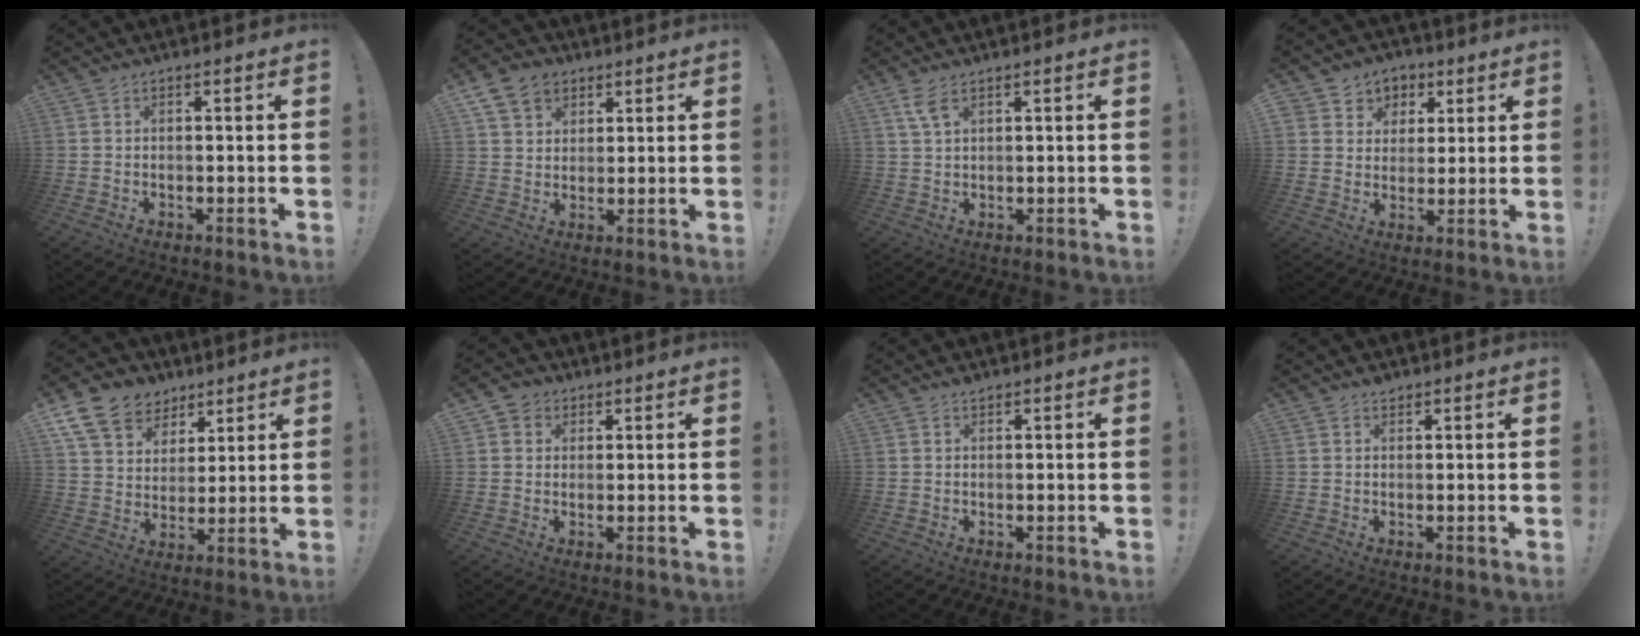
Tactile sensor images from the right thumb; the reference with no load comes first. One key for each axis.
{"total": 9.6, "fx": 5.2, "fy": 7.3, "fz": 3.7, "tx": -0.053, "ty": -0.022, "tz": 0.102}
{"total": 4.4, "fx": 2.4, "fy": 1.5, "fz": 3.4, "tx": -0.061, "ty": -0.005, "tz": 0.043}
{"total": 7.0, "fx": 2.0, "fy": 6.6, "fz": 1.0, "tx": -0.010, "ty": -0.013, "tz": 0.044}
{"total": 13.4, "fx": 8.0, "fy": 9.8, "fz": 4.3, "tx": -0.078, "ty": -0.048, "tz": 0.159}
{"total": 3.8, "fx": 1.4, "fy": 3.5, "fz": 0.8, "tx": -0.013, "ty": 0.000, "tz": 0.026}
{"total": 1.0, "fx": 0.9, "fy": 0.4, "fz": 0.2, "tx": 0.005, "ty": -0.004, "tz": 0.017}
{"total": 1.6, "fx": 1.3, "fy": 0.8, "fz": 0.3, "tx": 0.010, "ty": -0.011, "tz": 0.022}